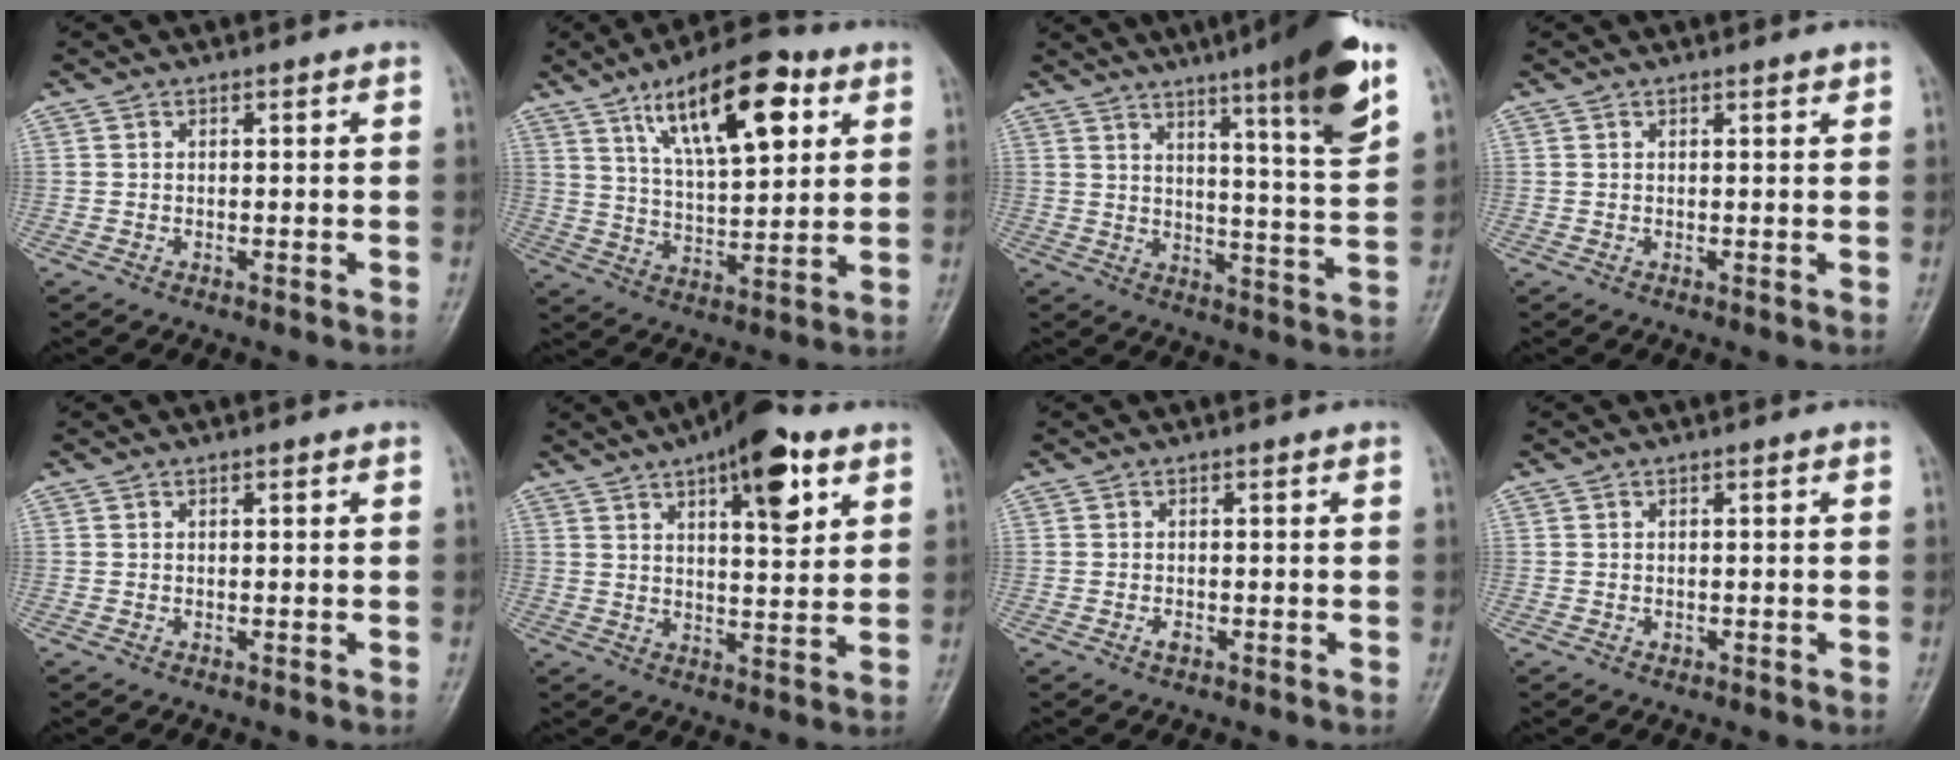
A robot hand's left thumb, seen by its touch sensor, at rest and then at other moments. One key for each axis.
{"total": 17.6, "fx": 8.0, "fy": 6.9, "fz": 14.1, "tx": -0.194, "ty": -0.023, "tz": 0.135}
{"total": 17.1, "fx": 10.0, "fy": 1.5, "fz": 13.8, "tx": -0.185, "ty": -0.051, "tz": 0.141}
{"total": 0.8, "fx": 0.6, "fy": 0.2, "fz": 0.5, "tx": -0.007, "ty": -0.003, "tz": 0.008}
{"total": 0.5, "fx": 0.2, "fy": 0.2, "fz": 0.5, "tx": -0.009, "ty": 0.000, "tz": 0.003}
{"total": 13.2, "fx": 6.7, "fy": 4.6, "fz": 10.3, "tx": -0.123, "ty": -0.024, "tz": 0.093}
{"total": 1.3, "fx": -0.6, "fy": 0.7, "fz": 0.9, "tx": -0.014, "ty": 0.003, "tz": -0.011}
{"total": 0.7, "fx": -0.1, "fy": 0.5, "fz": 0.4, "tx": -0.001, "ty": 0.001, "tz": -0.001}